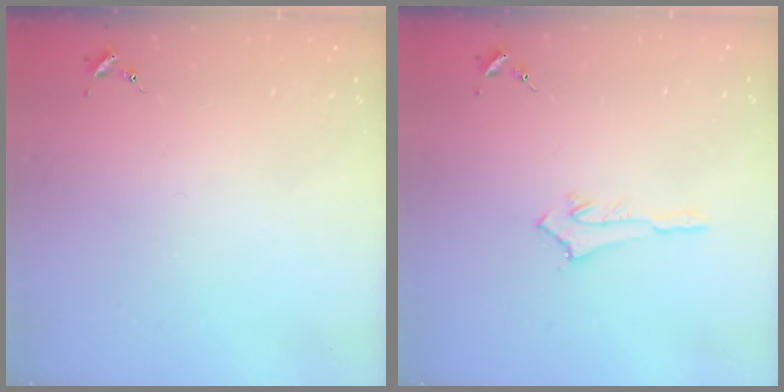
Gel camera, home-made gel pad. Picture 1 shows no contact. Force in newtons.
{"total": 2.8, "press": 2.7, "slide": 0.4}